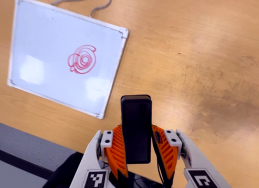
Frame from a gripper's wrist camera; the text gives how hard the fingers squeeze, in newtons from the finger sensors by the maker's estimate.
{"total": 3.9, "left": 2.8, "right": 5.0}